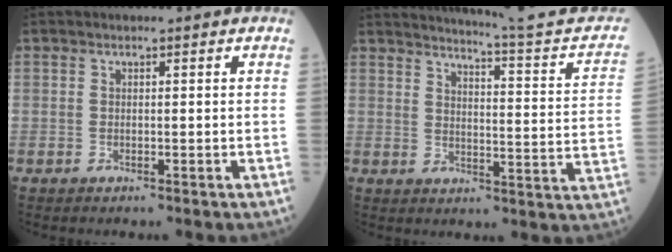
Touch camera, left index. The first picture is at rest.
{"total": 17.1, "force": [16.2, -0.8, 5.5], "torque": [-0.079, -0.072, 0.189]}